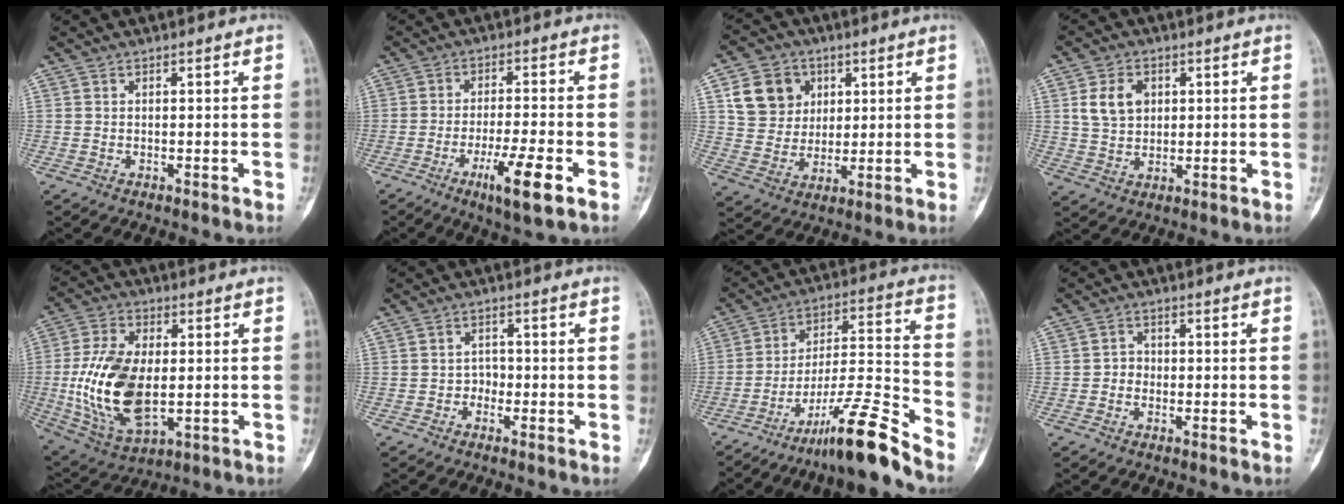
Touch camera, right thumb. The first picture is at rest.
{"total": 9.0, "force": [-4.2, 1.1, 7.9], "torque": [-0.147, 0.005, -0.067]}
{"total": 10.9, "force": [3.8, 9.2, 4.2], "torque": [-0.046, -0.004, 0.073]}
{"total": 6.9, "force": [2.0, 5.2, 4.2], "torque": [-0.061, -0.005, 0.038]}
{"total": 17.5, "force": [-0.8, 9.6, 14.6], "torque": [-0.290, -0.004, -0.001]}
{"total": 1.9, "force": [-1.0, 1.5, 0.5], "torque": [0.007, 0.010, -0.026]}
{"total": 15.7, "force": [-12.2, 0.6, 9.9], "torque": [-0.169, 0.100, -0.202]}
{"total": 2.0, "force": [-0.6, 1.8, 0.7], "torque": [0.004, 0.009, -0.017]}